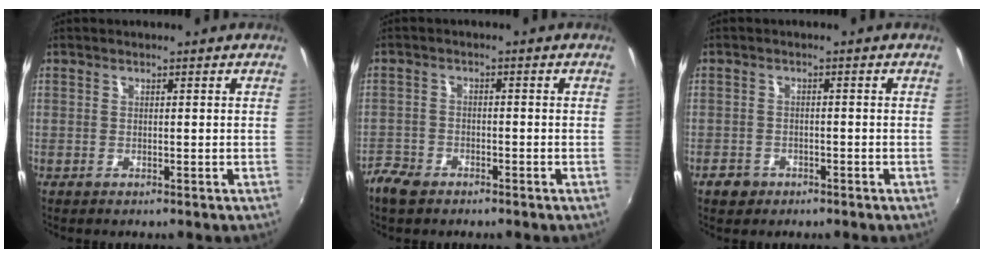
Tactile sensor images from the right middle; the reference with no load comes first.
{"total": 5.7, "force": [-4.4, 3.0, 2.0], "torque": [-0.064, -0.005, -0.083]}
{"total": 3.0, "force": [-1.9, 2.2, 0.8], "torque": [-0.026, 0.003, -0.030]}